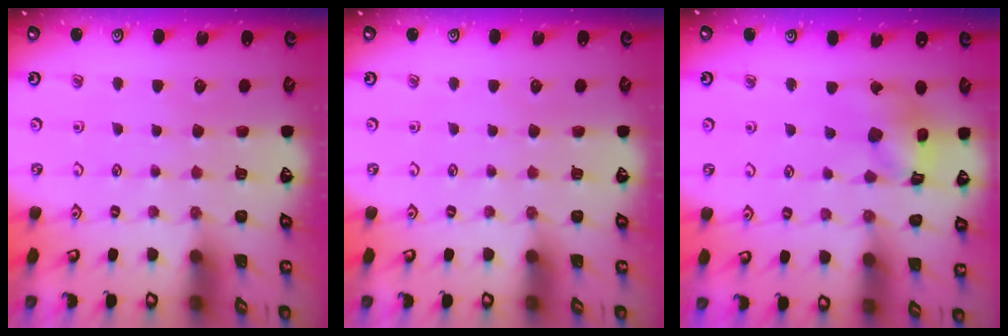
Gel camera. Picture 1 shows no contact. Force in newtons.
{"total": 0.0}
{"total": 13.1, "press": 13.0, "slide": 1.5}